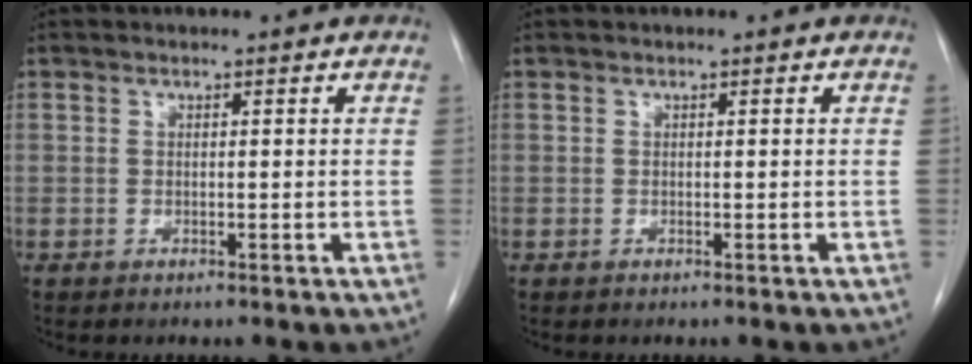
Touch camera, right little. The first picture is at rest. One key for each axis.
{"total": 0.0}